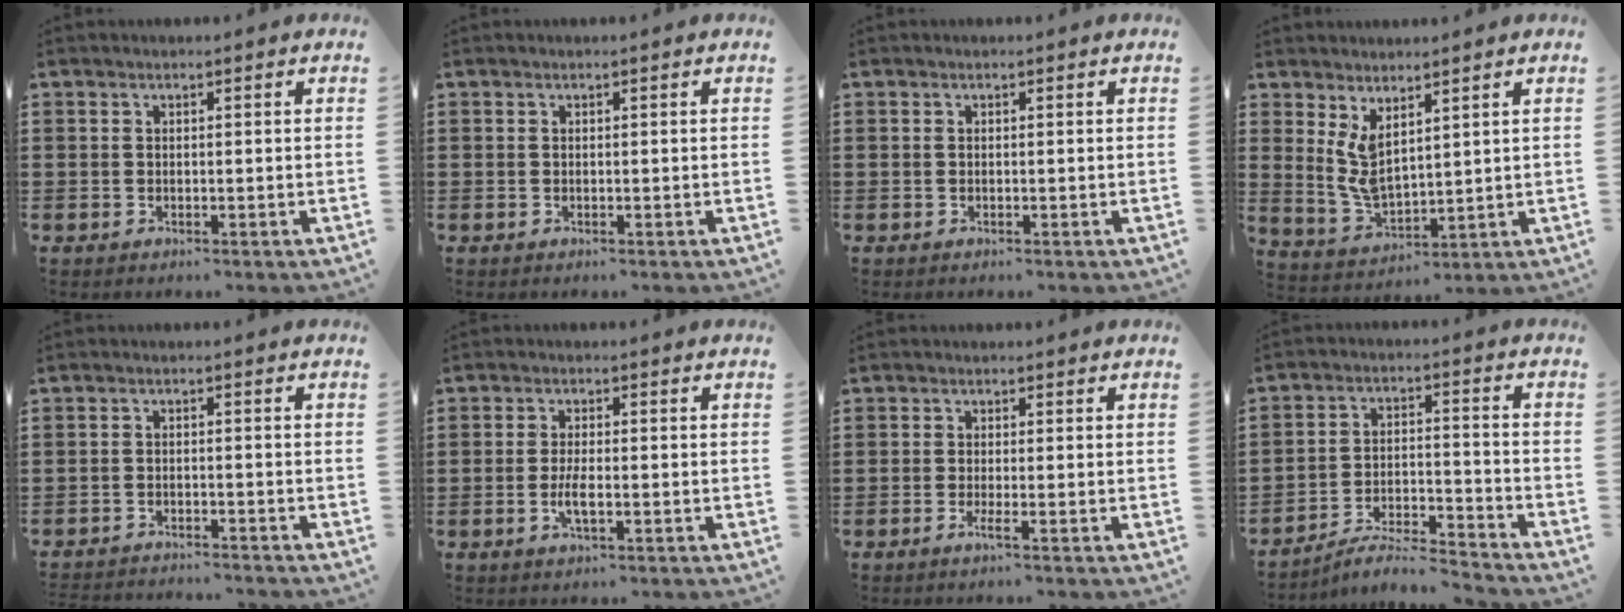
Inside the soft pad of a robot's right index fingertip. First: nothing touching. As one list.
[{"total": 0.0}, {"total": 0.0}, {"total": 5.5, "force": [2.7, 2.8, 4.0], "torque": [-0.100, -0.012, 0.047]}, {"total": 2.1, "force": [-2.1, -0.1, 0.0], "torque": [-0.005, -0.001, -0.045]}, {"total": 3.2, "force": [-1.0, 0.7, 2.9], "torque": [-0.063, -0.007, -0.023]}, {"total": 1.6, "force": [-0.9, -0.1, 1.4], "torque": [-0.031, -0.007, -0.019]}, {"total": 5.5, "force": [-5.1, 0.3, 2.0], "torque": [-0.040, -0.006, -0.100]}]